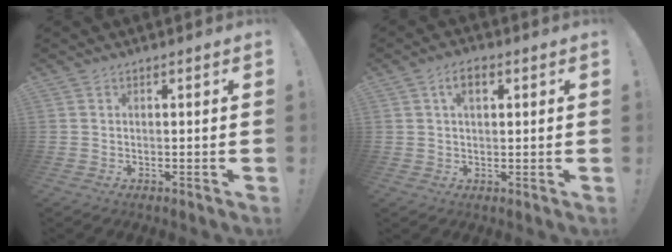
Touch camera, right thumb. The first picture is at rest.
{"total": 4.7, "force": [1.9, 2.7, 3.3], "torque": [-0.052, 0.005, 0.032]}